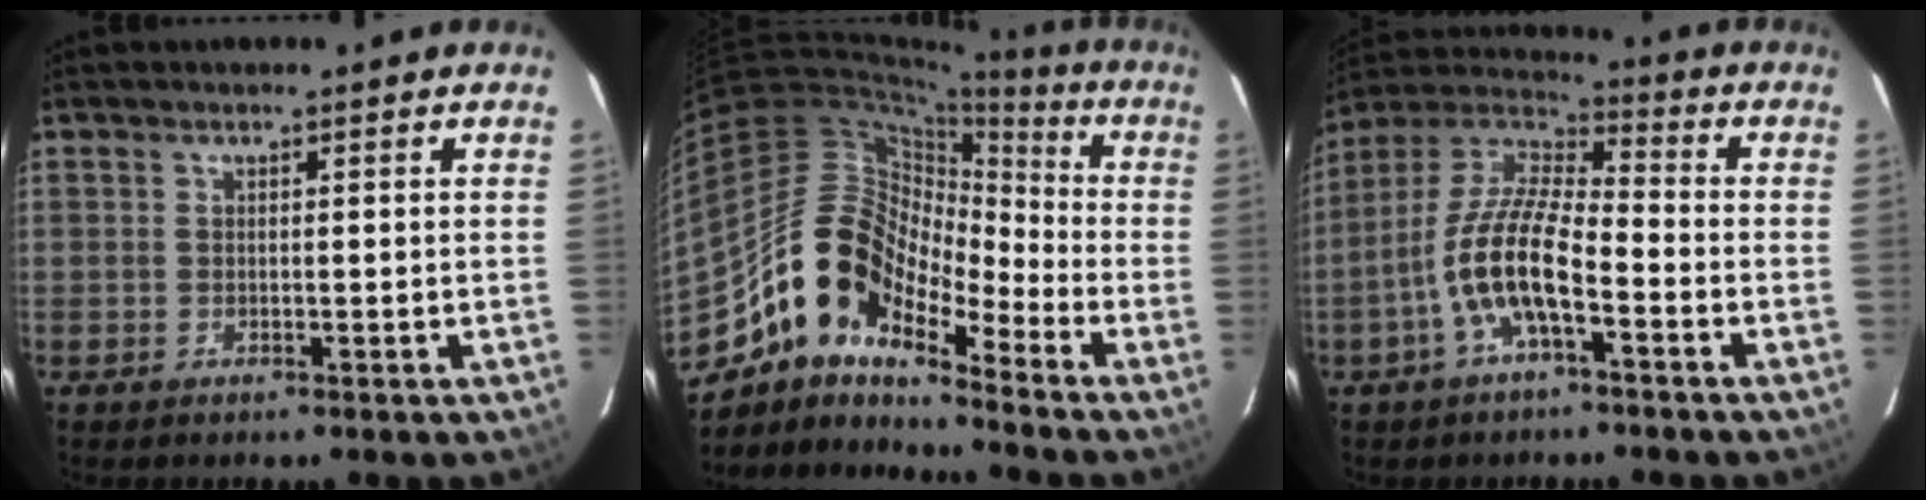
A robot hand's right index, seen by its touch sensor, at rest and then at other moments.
{"total": 16.5, "force": [-10.6, 9.3, 8.6], "torque": [-0.146, 0.015, -0.219]}
{"total": 13.1, "force": [-5.1, 4.0, 11.4], "torque": [-0.237, 0.004, -0.103]}